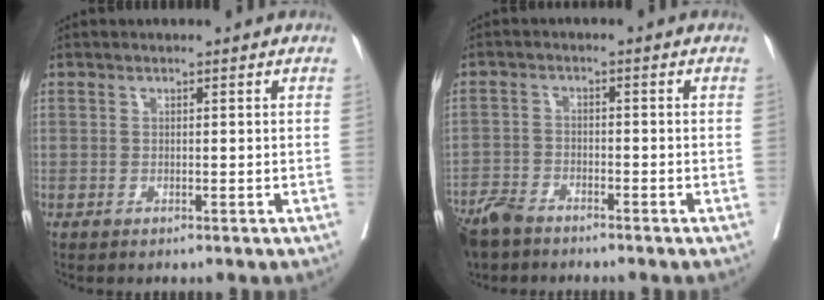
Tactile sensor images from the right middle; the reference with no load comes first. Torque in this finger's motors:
{"motor_torque": [1.09, -1.05, 0.33, 0.21]}